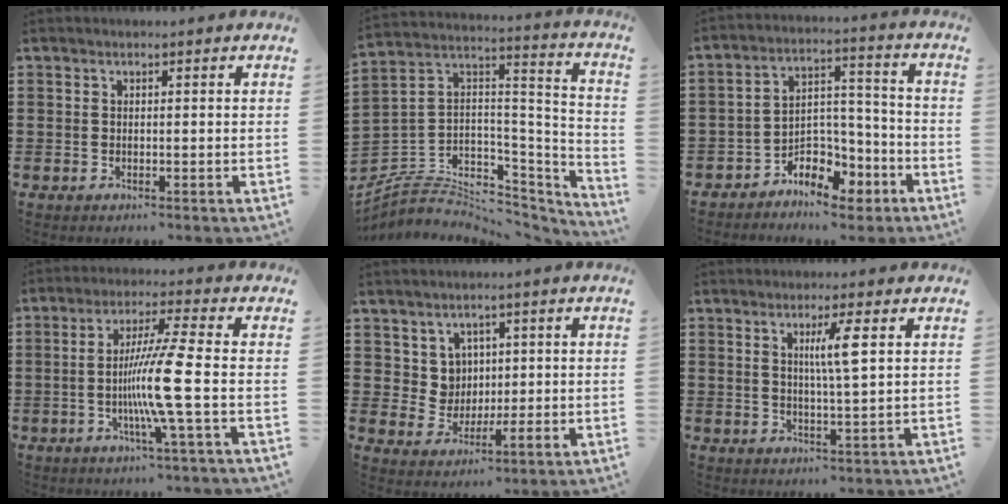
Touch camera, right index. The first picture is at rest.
{"total": 5.1, "force": [-2.8, 3.8, 1.9], "torque": [-0.055, -0.020, -0.054]}
{"total": 6.8, "force": [-4.9, 3.9, 2.7], "torque": [-0.047, 0.021, -0.088]}
{"total": 9.2, "force": [-2.0, -1.1, 8.9], "torque": [-0.176, -0.021, -0.046]}
{"total": 4.0, "force": [1.6, 3.5, 1.3], "torque": [-0.035, 0.004, 0.027]}
{"total": 4.6, "force": [1.4, 0.1, 4.3], "torque": [-0.087, 0.000, 0.019]}